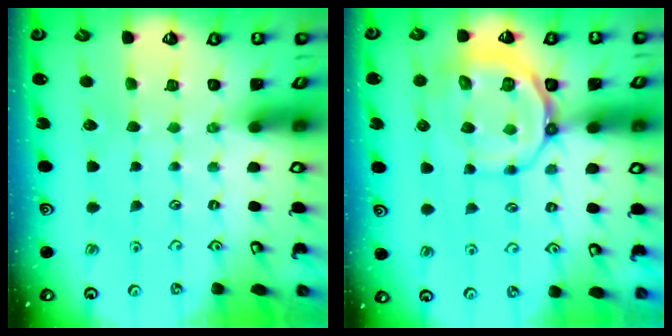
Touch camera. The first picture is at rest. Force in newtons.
{"total": 12.5, "press": 12.2, "slide": 2.5}